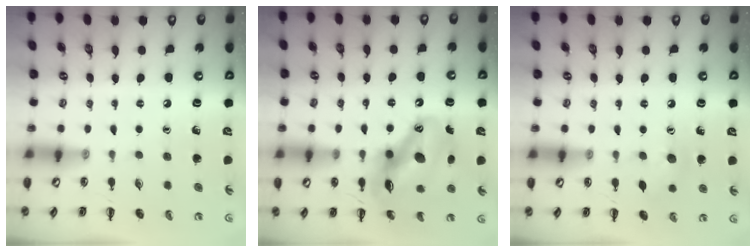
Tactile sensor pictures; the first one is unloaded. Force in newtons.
{"total": 14.6, "press": 14.1, "slide": 3.7}
{"total": 6.9, "press": 6.7, "slide": 1.7}